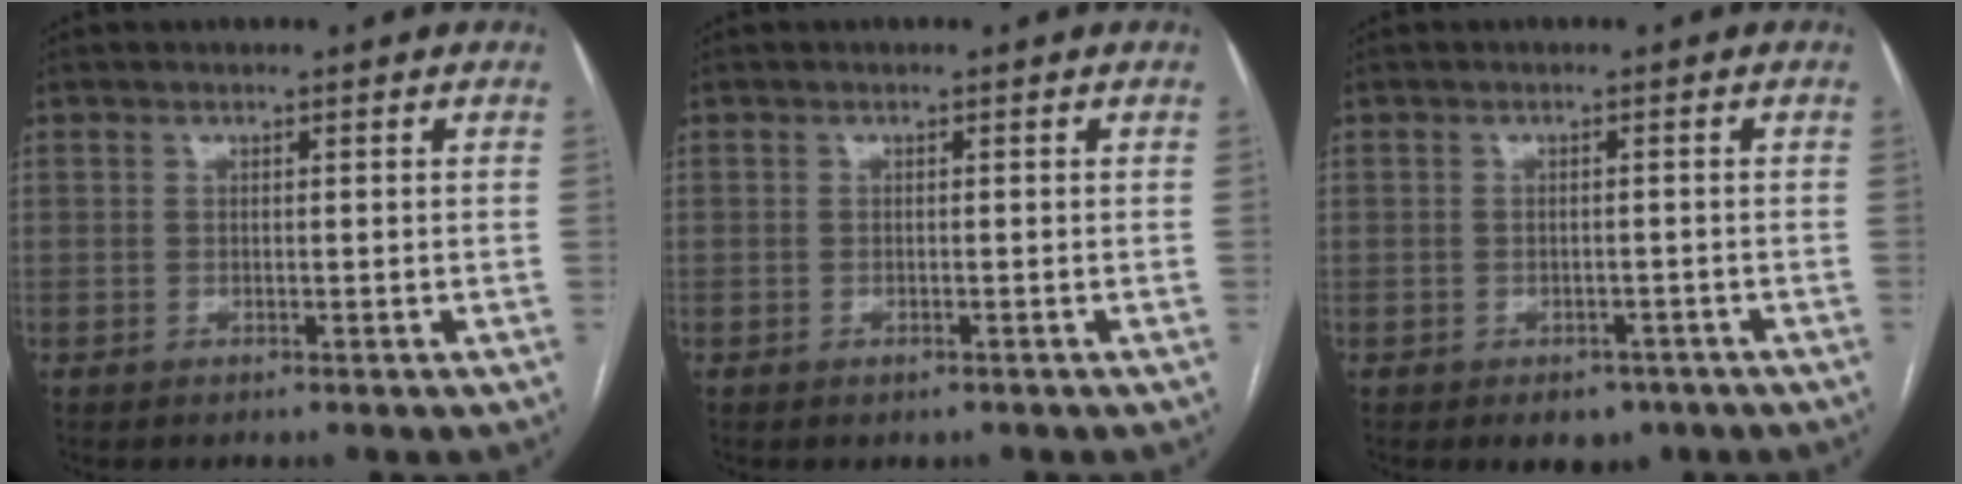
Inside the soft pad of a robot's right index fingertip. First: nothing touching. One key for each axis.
{"total": 0.6, "fx": -0.4, "fy": 0.3, "fz": 0.3, "tx": -0.006, "ty": 0.000, "tz": -0.001}
{"total": 3.6, "fx": -2.4, "fy": 2.3, "fz": 1.4, "tx": -0.007, "ty": 0.004, "tz": -0.024}